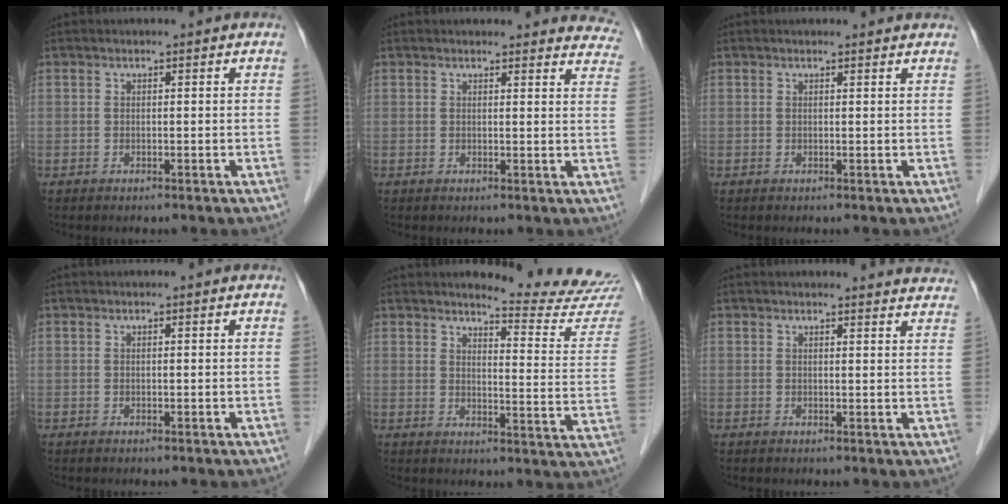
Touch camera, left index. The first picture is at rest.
{"total": 11.5, "force": [11.0, 2.9, 1.5], "torque": [0.028, -0.026, 0.084]}
{"total": 2.4, "force": [2.3, 0.3, 0.4], "torque": [-0.013, 0.008, 0.020]}
{"total": 0.0}
{"total": 13.4, "force": [13.2, -1.1, 2.2], "torque": [-0.023, -0.109, 0.140]}
{"total": 8.1, "force": [8.0, 0.9, 1.1], "torque": [0.009, -0.014, 0.059]}